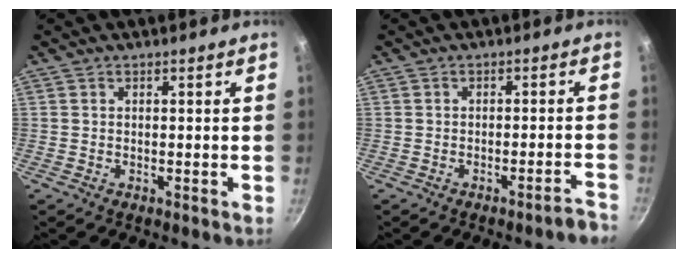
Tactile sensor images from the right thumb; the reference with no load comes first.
{"total": 3.5, "force": [-2.9, 0.2, 2.0], "torque": [-0.020, 0.033, -0.028]}